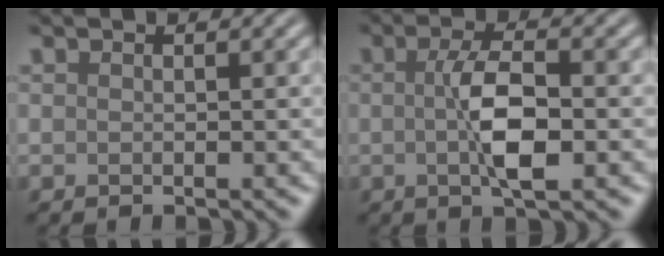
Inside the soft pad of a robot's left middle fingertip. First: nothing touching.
{"total": 4.5, "force": [-0.2, 1.3, 4.3], "torque": [-0.083, 0.000, -0.005]}